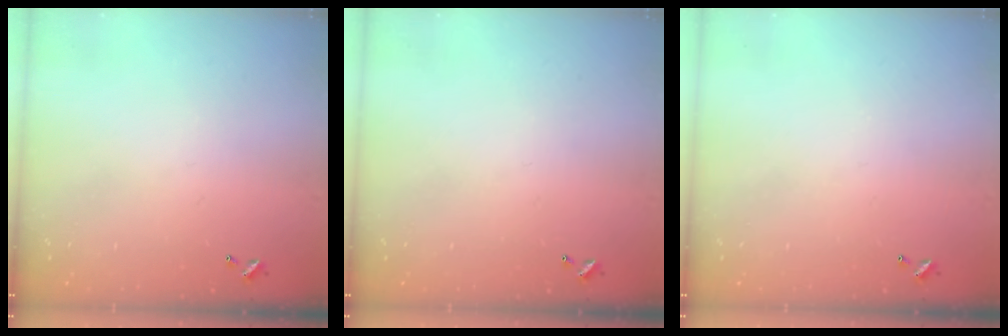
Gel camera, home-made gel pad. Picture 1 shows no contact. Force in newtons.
{"total": 0.0}
{"total": 0.0}